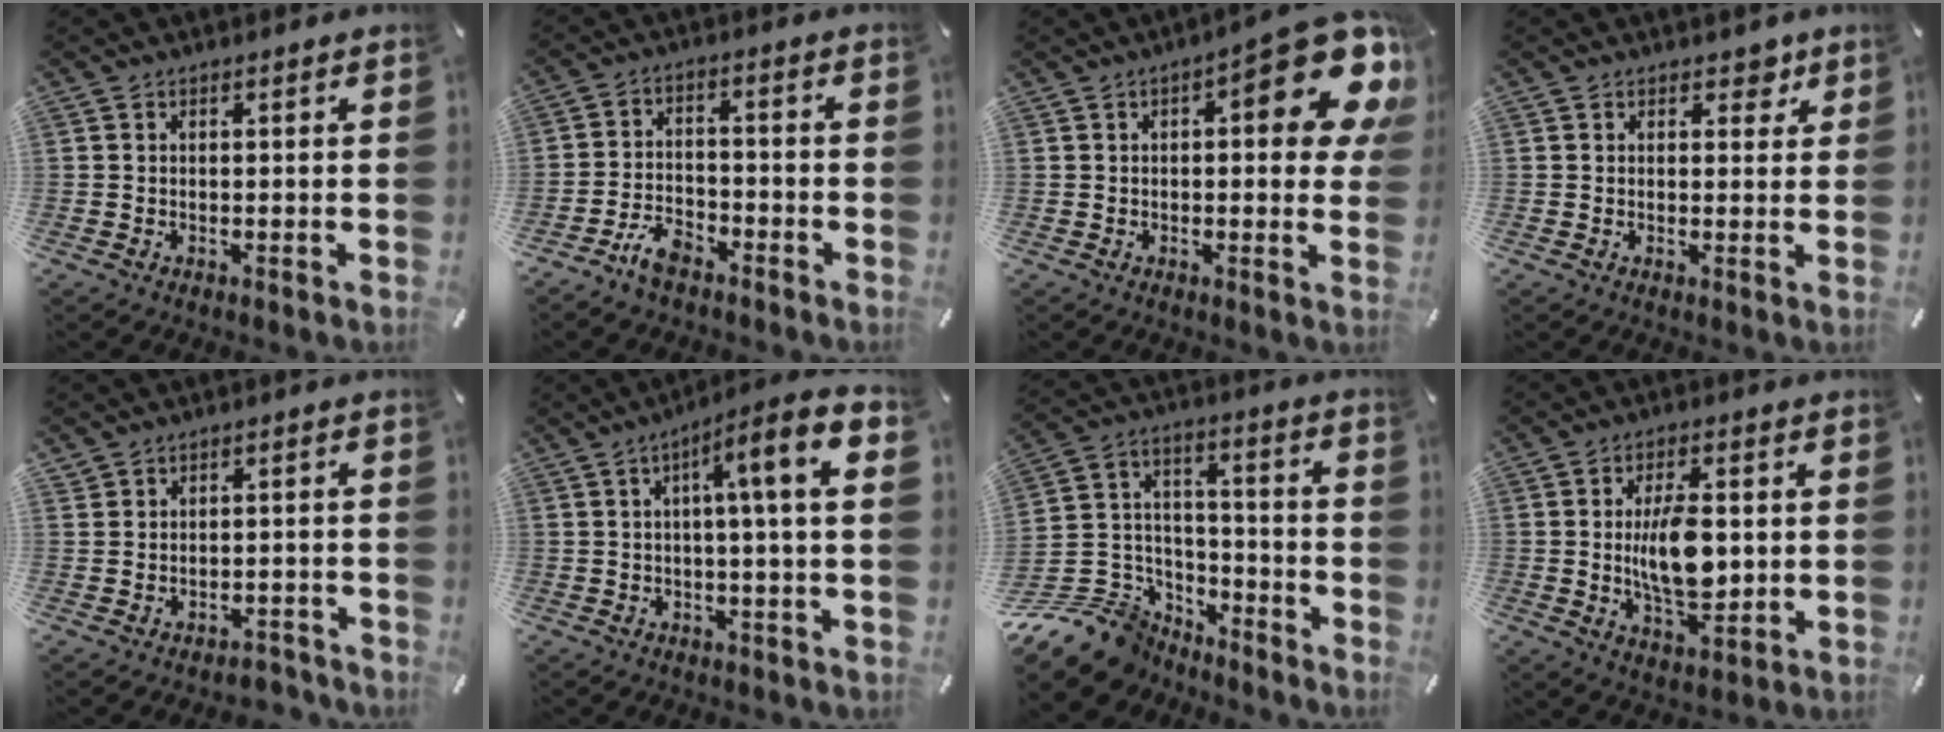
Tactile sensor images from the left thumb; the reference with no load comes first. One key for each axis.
{"total": 6.3, "fx": -4.8, "fy": 2.9, "fz": 2.8, "tx": -0.061, "ty": 0.026, "tz": -0.093}
{"total": 17.1, "fx": 6.6, "fy": 5.8, "fz": 14.7, "tx": -0.167, "ty": -0.054, "tz": 0.099}
{"total": 3.1, "fx": 1.8, "fy": 2.2, "fz": 1.4, "tx": -0.001, "ty": -0.004, "tz": 0.023}
{"total": 2.4, "fx": -1.8, "fy": 1.5, "fz": 0.5, "tx": -0.007, "ty": 0.012, "tz": -0.038}
{"total": 11.5, "fx": 2.4, "fy": 1.3, "fz": 11.1, "tx": -0.173, "ty": -0.012, "tz": 0.031}
{"total": 13.4, "fx": -9.6, "fy": 8.4, "fz": 4.1, "tx": -0.089, "ty": 0.039, "tz": -0.167}
{"total": 11.8, "fx": 0.4, "fy": 5.8, "fz": 10.2, "tx": -0.191, "ty": -0.009, "tz": 0.000}